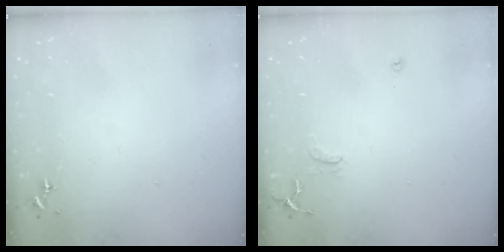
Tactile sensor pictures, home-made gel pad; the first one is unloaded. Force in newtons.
{"total": 7.2, "press": 7.2, "slide": 0.8}